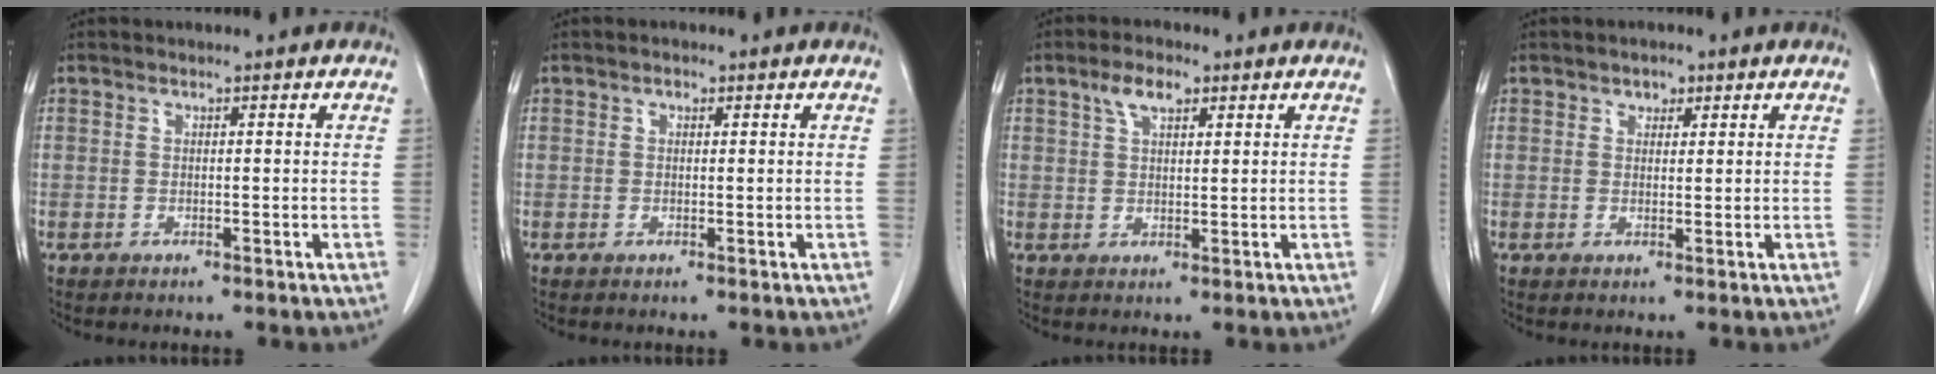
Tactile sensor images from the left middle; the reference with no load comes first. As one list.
[{"total": 0.7, "force": [0.3, 0.5, 0.4], "torque": [-0.006, 0.001, 0.004]}, {"total": 4.0, "force": [2.3, 1.7, 2.8], "torque": [-0.058, 0.011, 0.045]}, {"total": 1.6, "force": [1.0, 1.1, 0.6], "torque": [-0.008, 0.000, 0.014]}]